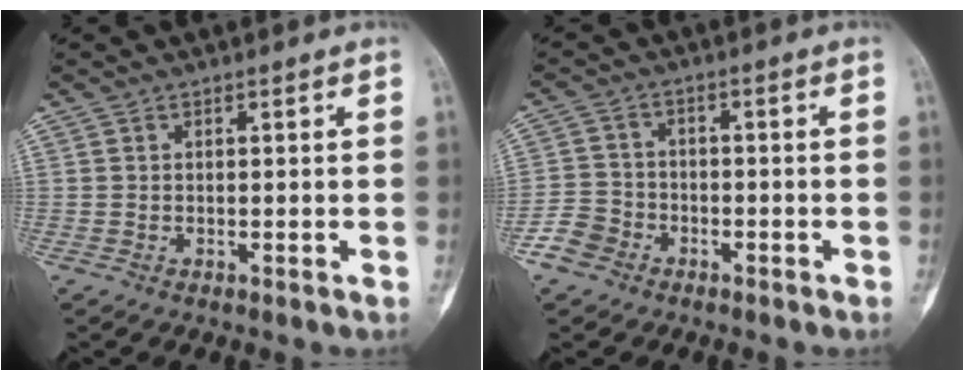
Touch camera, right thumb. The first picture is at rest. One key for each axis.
{"total": 5.1, "fx": -3.2, "fy": 3.8, "fz": 1.0, "tx": -0.007, "ty": 0.022, "tz": -0.064}